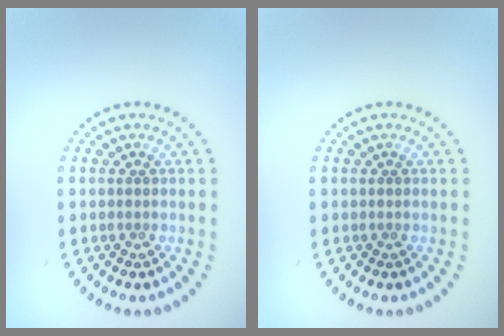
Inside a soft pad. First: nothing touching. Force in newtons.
{"total": 0.0}